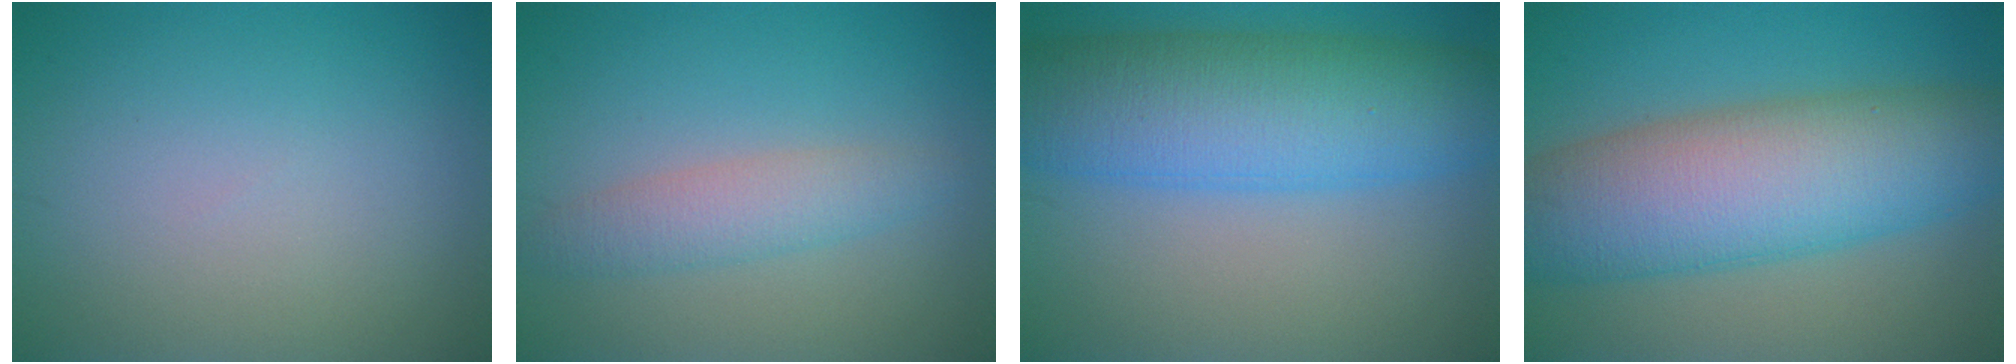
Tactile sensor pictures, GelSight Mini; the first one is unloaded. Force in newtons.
{"total": 3.0, "press": 3.0, "slide": 0.1}
{"total": 10.7, "press": 10.7, "slide": 0.3}
{"total": 11.6, "press": 11.6, "slide": 0.1}